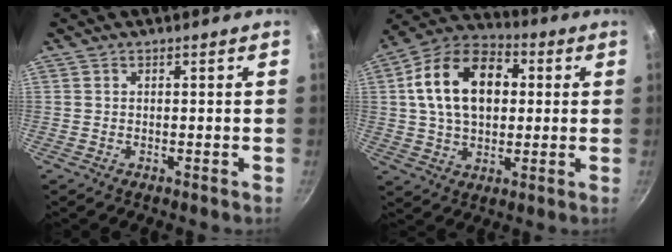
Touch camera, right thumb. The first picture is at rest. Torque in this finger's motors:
{"motor_torque": [-0.09, 2.52, 0.98, 1.23, 0.32]}